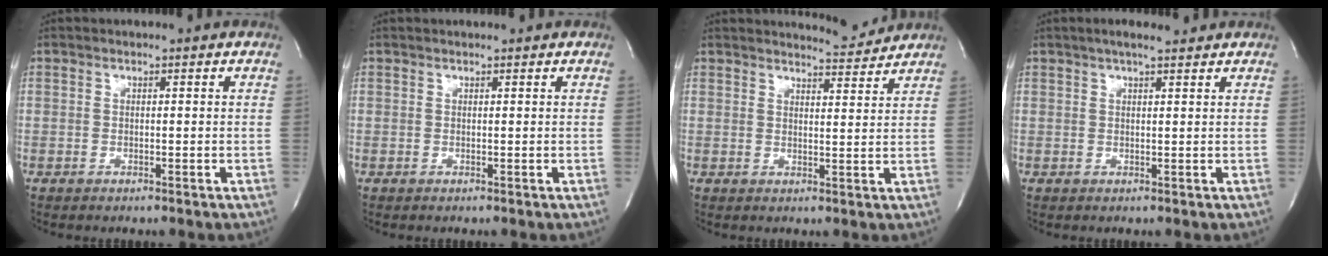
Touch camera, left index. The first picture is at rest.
{"total": 1.2, "force": [1.1, 0.1, 0.4], "torque": [-0.007, 0.012, 0.017]}
{"total": 4.3, "force": [4.2, -0.3, -0.3], "torque": [-0.005, -0.016, 0.055]}
{"total": 4.0, "force": [3.3, 0.5, 2.3], "torque": [-0.038, 0.017, 0.052]}